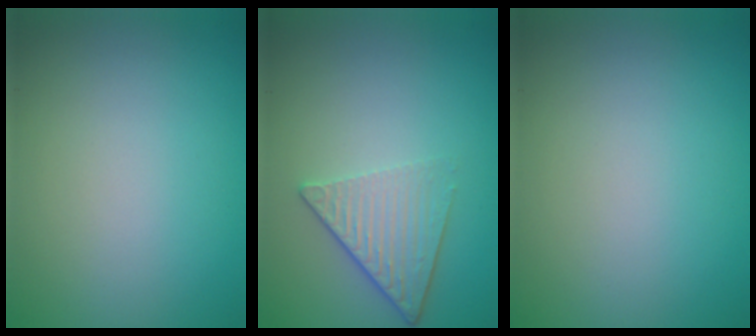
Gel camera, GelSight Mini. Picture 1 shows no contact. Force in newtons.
{"total": 3.6, "press": 2.6, "slide": 2.4}
{"total": 0.0}